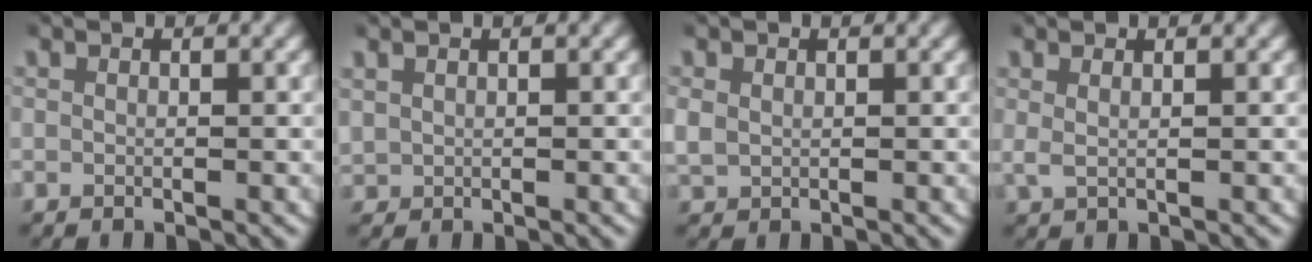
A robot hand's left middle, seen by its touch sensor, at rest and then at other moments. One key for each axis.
{"total": 1.3, "fx": 0.8, "fy": 0.9, "fz": 0.5, "tx": -0.015, "ty": 0.004, "tz": 0.019}
{"total": 2.2, "fx": 0.3, "fy": 2.0, "fz": 1.0, "tx": -0.035, "ty": -0.003, "tz": 0.011}
{"total": 1.3, "fx": 0.7, "fy": 0.5, "fz": 1.0, "tx": -0.029, "ty": -0.003, "tz": 0.016}